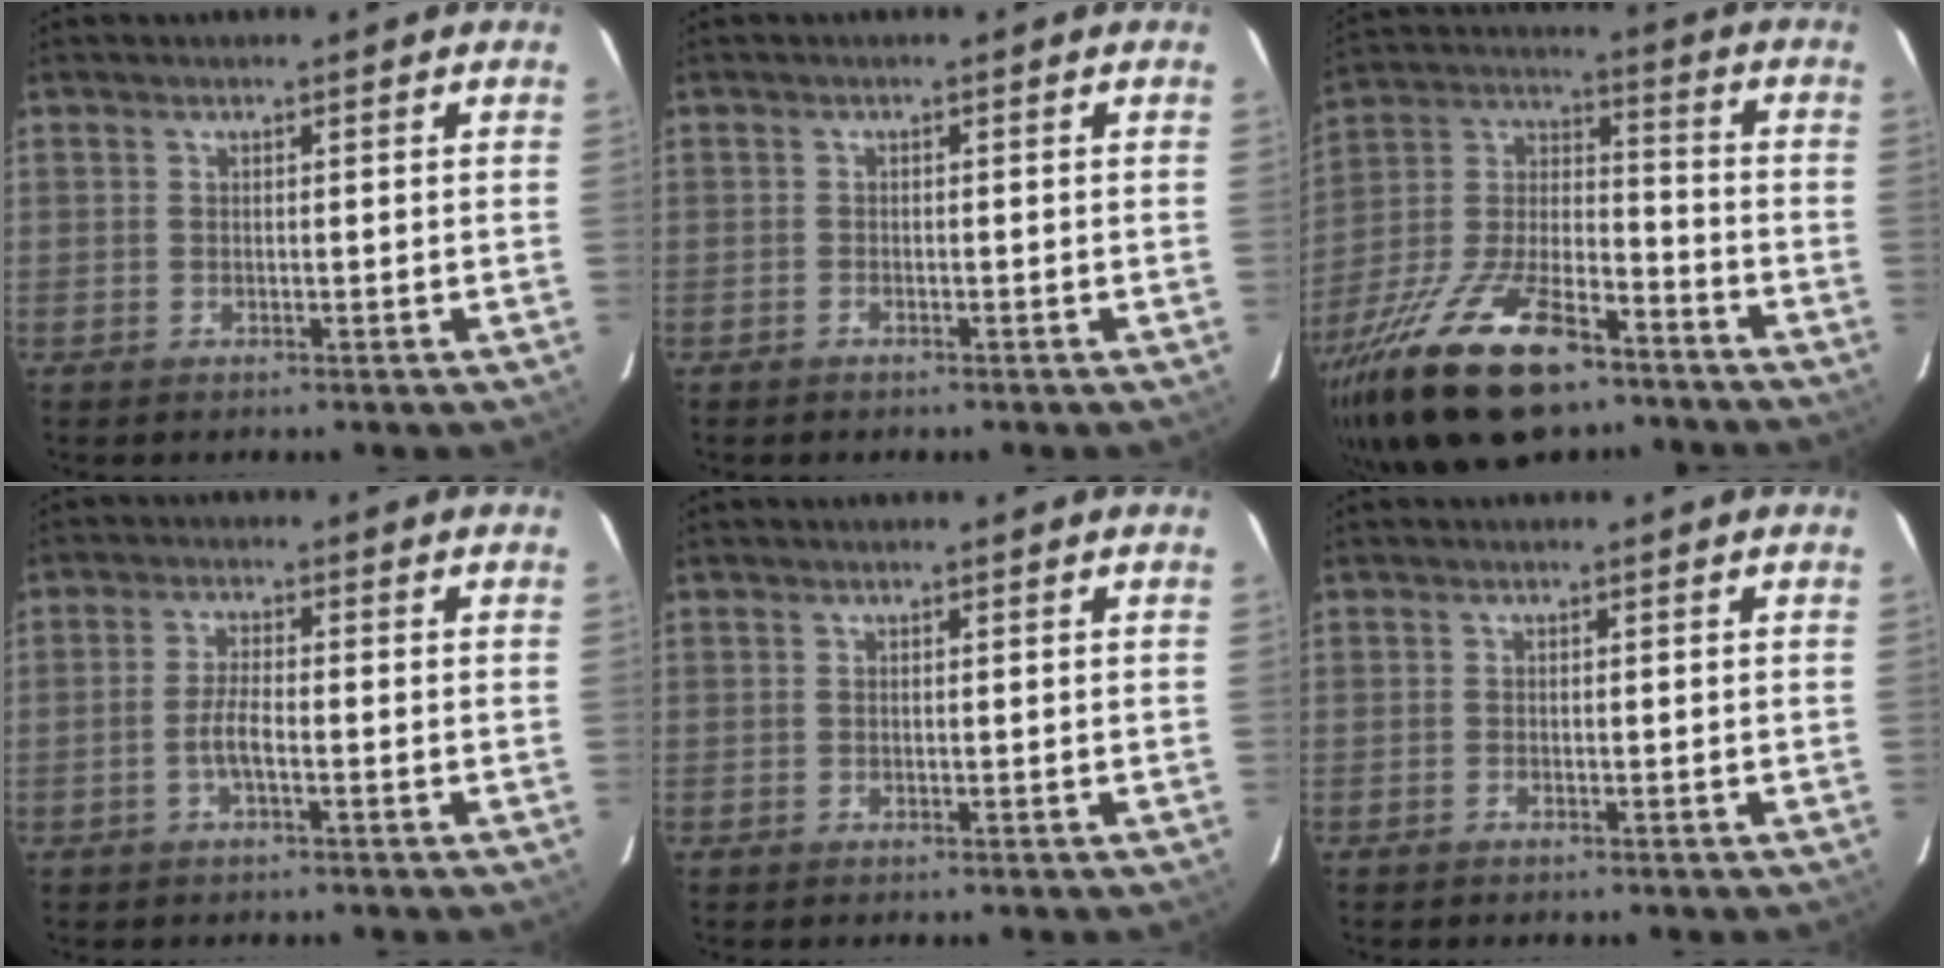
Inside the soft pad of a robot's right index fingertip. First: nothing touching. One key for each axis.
{"total": 0.8, "fx": -0.7, "fy": 0.4, "fz": 0.2, "tx": -0.006, "ty": 0.003, "tz": -0.014}
{"total": 25.2, "fx": -16.3, "fy": 10.1, "fz": 16.4, "tx": -0.330, "ty": -0.020, "tz": -0.277}
{"total": 3.4, "fx": -1.4, "fy": 0.7, "fz": 3.0, "tx": -0.065, "ty": 0.001, "tz": -0.028}
{"total": 0.0}
{"total": 0.5, "fx": -0.5, "fy": 0.2, "fz": 0.1, "tx": -0.002, "ty": 0.001, "tz": -0.010}